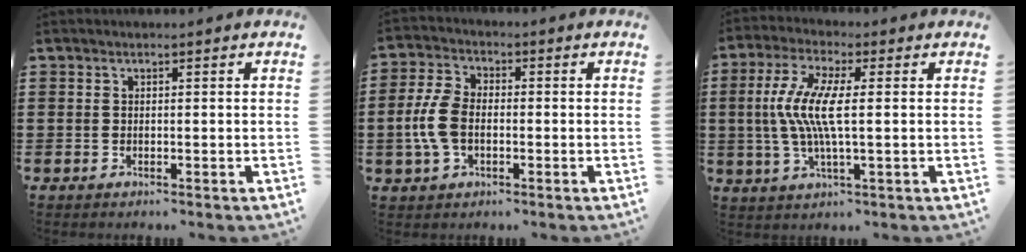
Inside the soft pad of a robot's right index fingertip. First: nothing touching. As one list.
[{"total": 6.5, "force": [-1.1, 3.9, 5.1], "torque": [-0.137, -0.006, -0.029]}, {"total": 8.4, "force": [0.0, 1.6, 8.3], "torque": [-0.183, -0.016, -0.010]}]